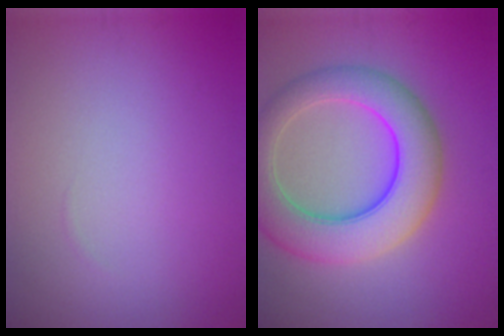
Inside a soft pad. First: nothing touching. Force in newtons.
{"total": 8.2, "press": 8.2, "slide": 0.2}